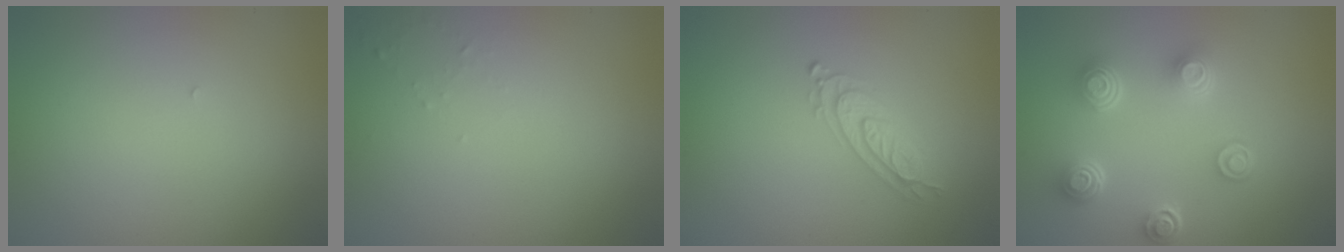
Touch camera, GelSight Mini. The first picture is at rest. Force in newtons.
{"total": 0.7, "press": 0.6, "slide": 0.2}
{"total": 2.2, "press": 2.1, "slide": 0.6}
{"total": 4.5, "press": 3.6, "slide": 2.7}